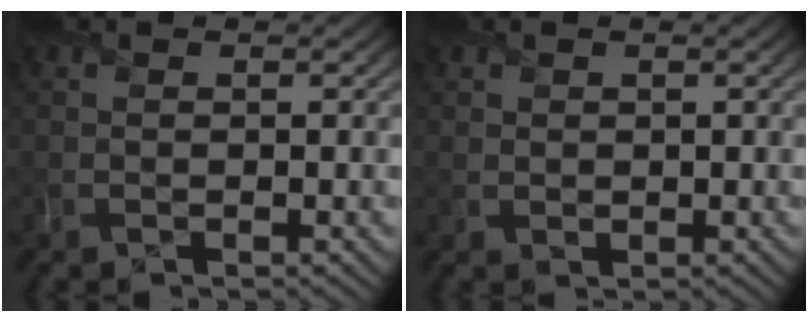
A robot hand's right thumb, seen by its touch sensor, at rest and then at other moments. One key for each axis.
{"total": 1.1, "fx": 0.5, "fy": 1.0, "fz": 0.2, "tx": -0.010, "ty": -0.005, "tz": 0.010}